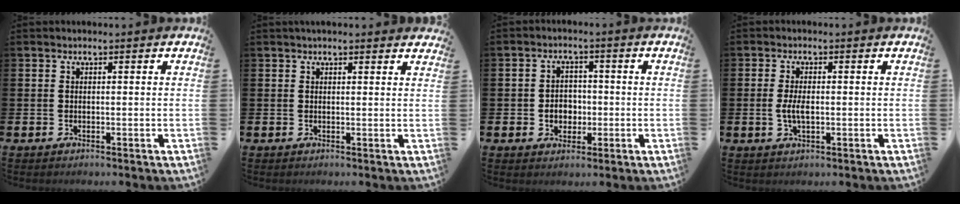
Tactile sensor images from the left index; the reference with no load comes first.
{"total": 1.5, "force": [1.5, 0.0, 0.2], "torque": [-0.001, -0.003, 0.026]}
{"total": 3.3, "force": [-0.6, 2.9, 1.3], "torque": [-0.024, 0.004, -0.019]}
{"total": 2.8, "force": [-0.2, 1.2, 2.5], "torque": [-0.045, 0.001, -0.006]}